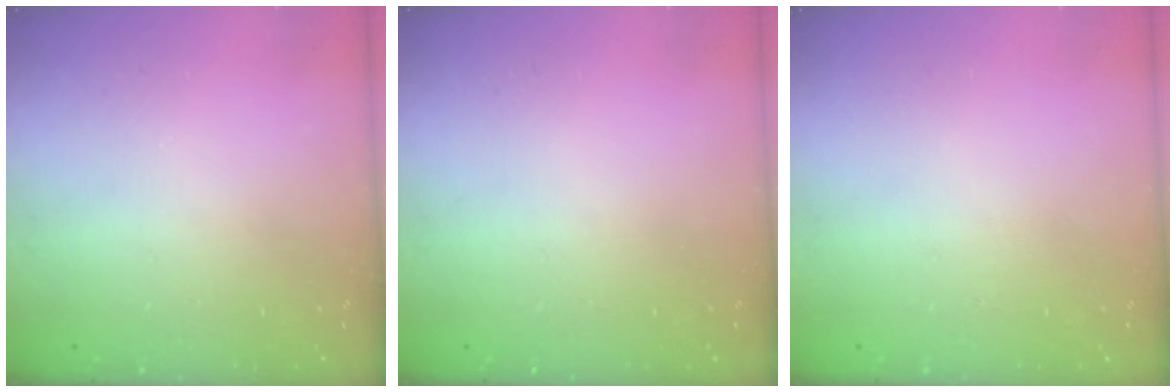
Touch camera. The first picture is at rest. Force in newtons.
{"total": 0.0}
{"total": 0.0}